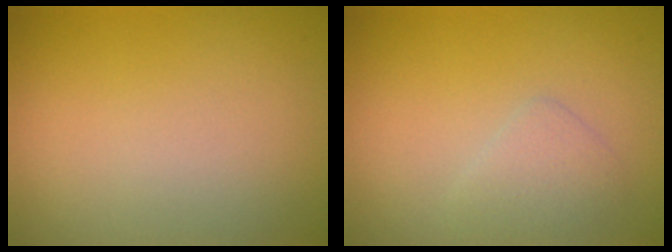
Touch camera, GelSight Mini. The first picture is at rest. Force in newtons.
{"total": 1.6, "press": 1.6, "slide": 0.0}